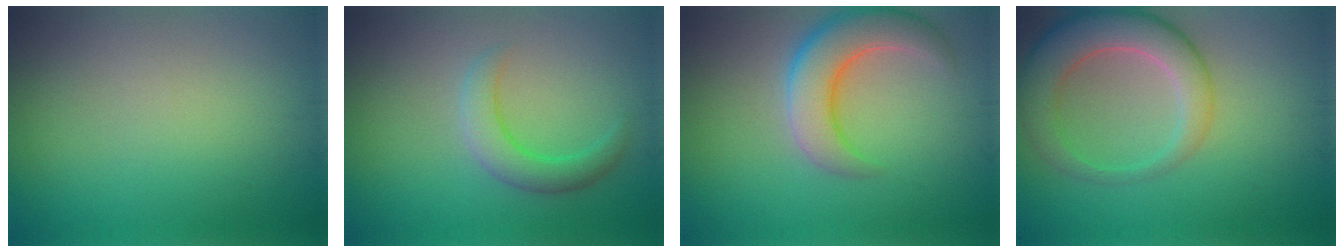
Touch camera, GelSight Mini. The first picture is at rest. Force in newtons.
{"total": 3.3, "press": 3.3, "slide": 0.3}
{"total": 6.5, "press": 6.5, "slide": 0.3}
{"total": 6.6, "press": 6.6, "slide": 0.6}